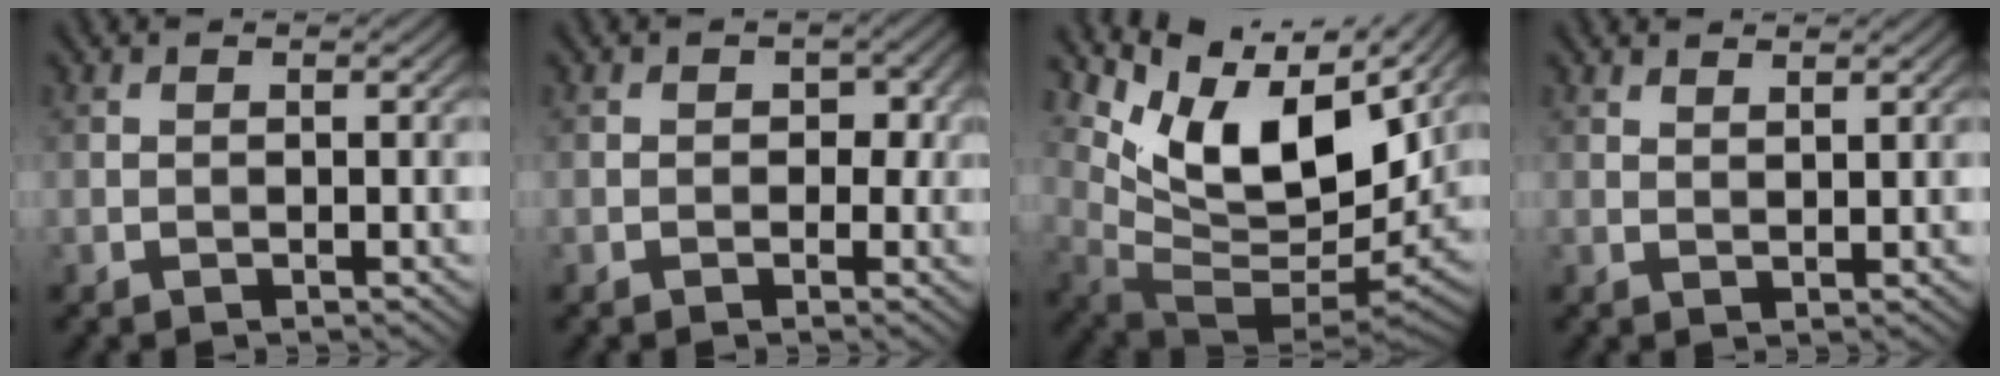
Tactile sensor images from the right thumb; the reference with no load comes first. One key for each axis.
{"total": 2.0, "fx": -0.1, "fy": 1.7, "fz": 1.1, "tx": -0.013, "ty": -0.003, "tz": -0.003}
{"total": 13.3, "fx": 5.7, "fy": 6.7, "fz": 10.0, "tx": -0.191, "ty": -0.008, "tz": 0.120}
{"total": 1.4, "fx": 1.2, "fy": 0.2, "fz": 0.6, "tx": -0.016, "ty": -0.002, "tz": 0.023}